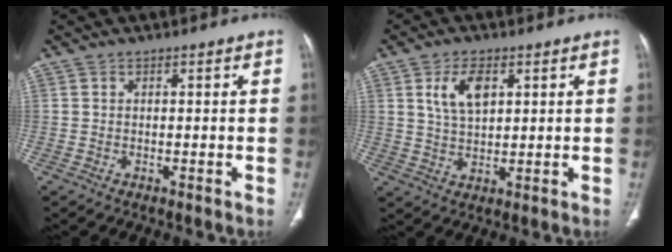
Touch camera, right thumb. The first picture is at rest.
{"total": 7.2, "force": [3.0, 3.6, 5.5], "torque": [-0.098, -0.011, 0.063]}